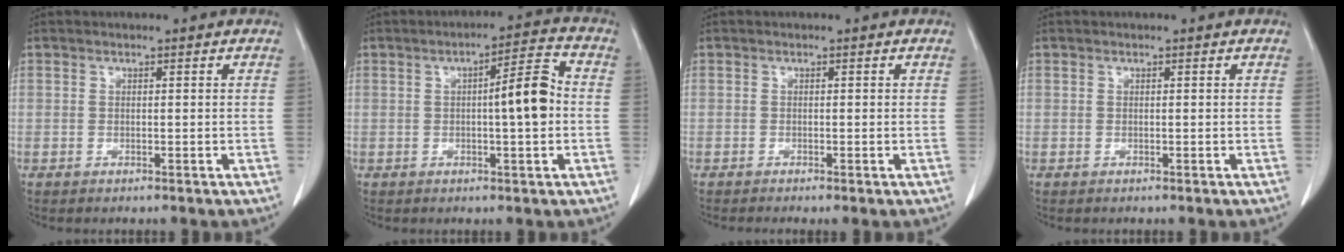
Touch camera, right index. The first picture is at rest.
{"total": 7.1, "force": [-0.2, 1.0, 7.1], "torque": [-0.100, 0.015, -0.006]}
{"total": 0.7, "force": [-0.4, 0.0, 0.6], "torque": [-0.010, -0.001, -0.010]}
{"total": 0.0}